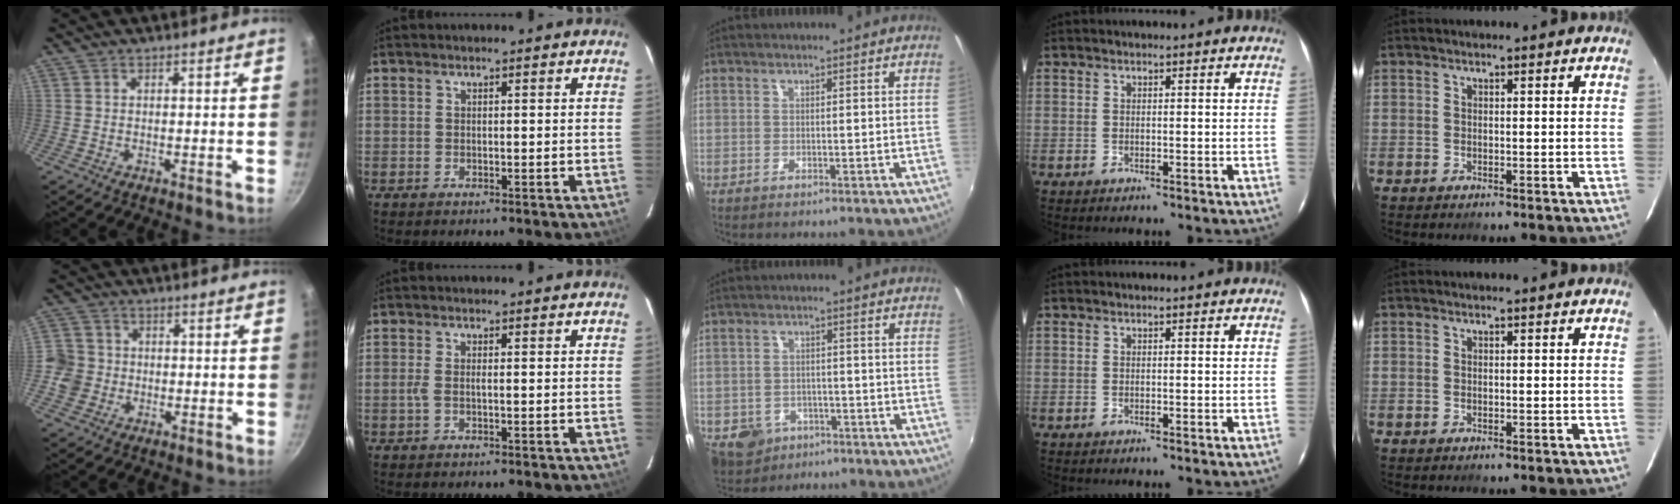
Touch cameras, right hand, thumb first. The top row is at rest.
{"thumb": {"total": 5.8, "force": [-1.4, 5.4, 1.5], "torque": [-0.001, 0.016, -0.039]}, "index": {"total": 1.4, "force": [-0.3, -0.1, 1.3], "torque": [-0.028, -0.001, -0.008]}, "middle": {"total": 8.3, "force": [-4.5, 6.3, 2.9], "torque": [-0.077, -0.003, -0.063]}}